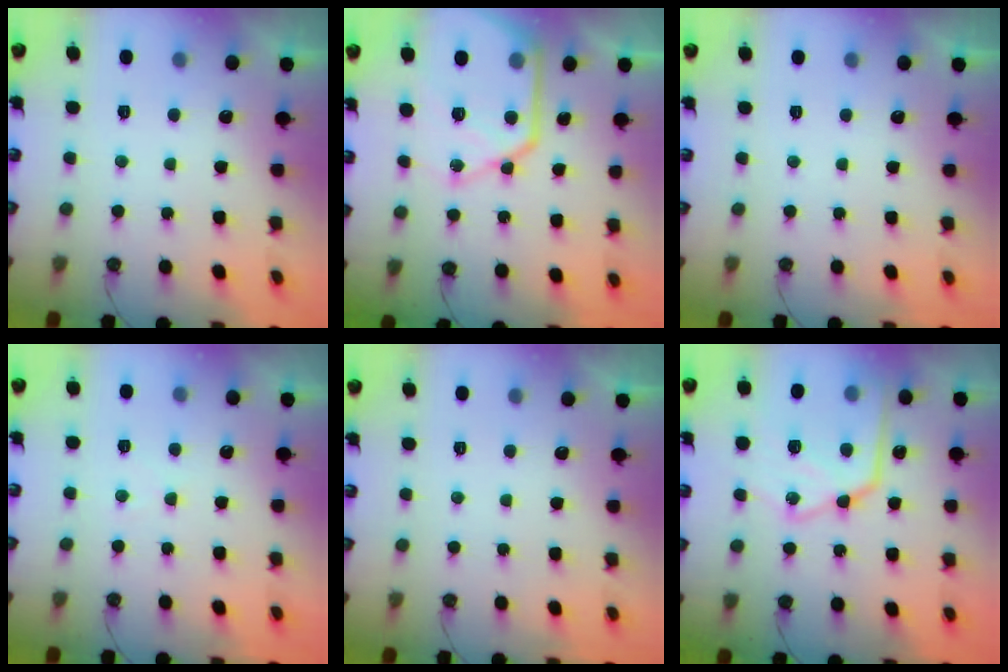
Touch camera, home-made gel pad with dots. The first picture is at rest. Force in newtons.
{"total": 20.5, "press": 20.4, "slide": 2.2}
{"total": 0.0}
{"total": 2.5, "press": 2.5, "slide": 0.4}
{"total": 0.0}
{"total": 19.9, "press": 19.8, "slide": 2.0}